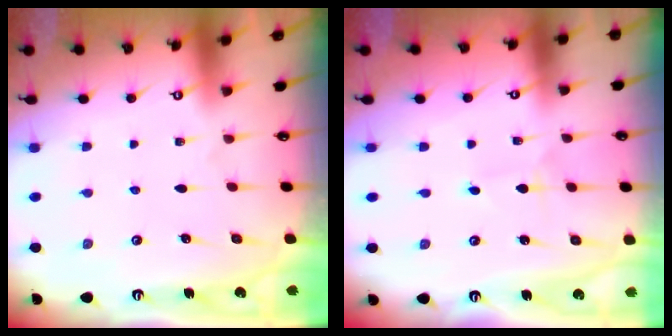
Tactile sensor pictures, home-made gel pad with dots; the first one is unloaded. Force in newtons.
{"total": 1.1, "press": 1.0, "slide": 0.1}